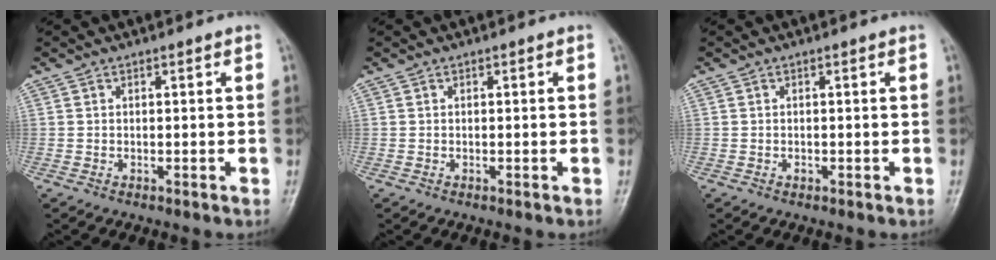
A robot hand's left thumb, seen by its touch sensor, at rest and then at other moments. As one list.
[{"total": 0.0}, {"total": 0.5, "force": [0.0, 0.3, 0.4], "torque": [-0.005, 0.001, 0.001]}]